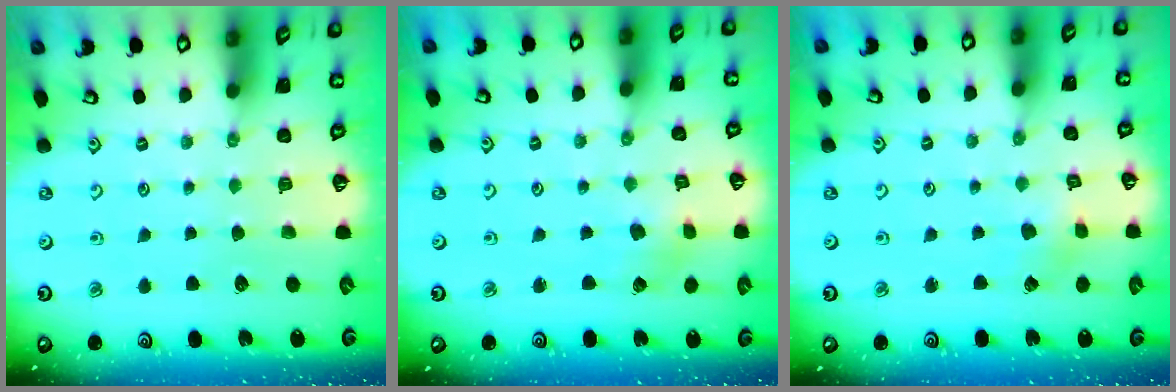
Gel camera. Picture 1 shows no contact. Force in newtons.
{"total": 2.9, "press": 2.9, "slide": 0.5}
{"total": 2.2, "press": 2.2, "slide": 0.3}